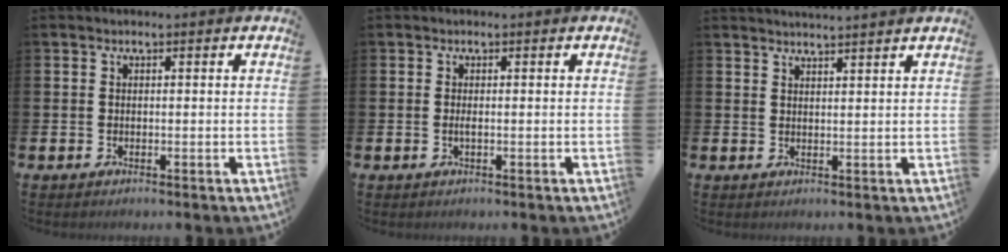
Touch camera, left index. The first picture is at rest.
{"total": 0.6, "force": [-0.1, 0.1, 0.6], "torque": [-0.014, 0.000, -0.001]}
{"total": 2.4, "force": [2.4, -0.4, -0.1], "torque": [0.004, -0.014, 0.043]}